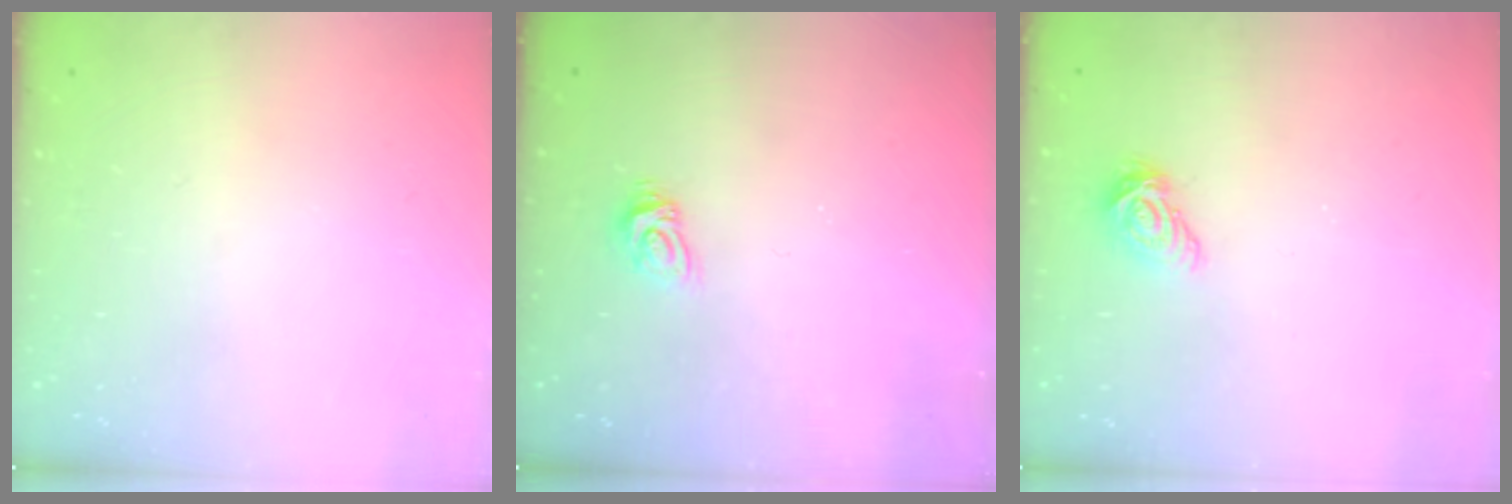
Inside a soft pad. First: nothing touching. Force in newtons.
{"total": 5.5, "press": 5.5, "slide": 0.4}
{"total": 6.4, "press": 6.4, "slide": 0.5}